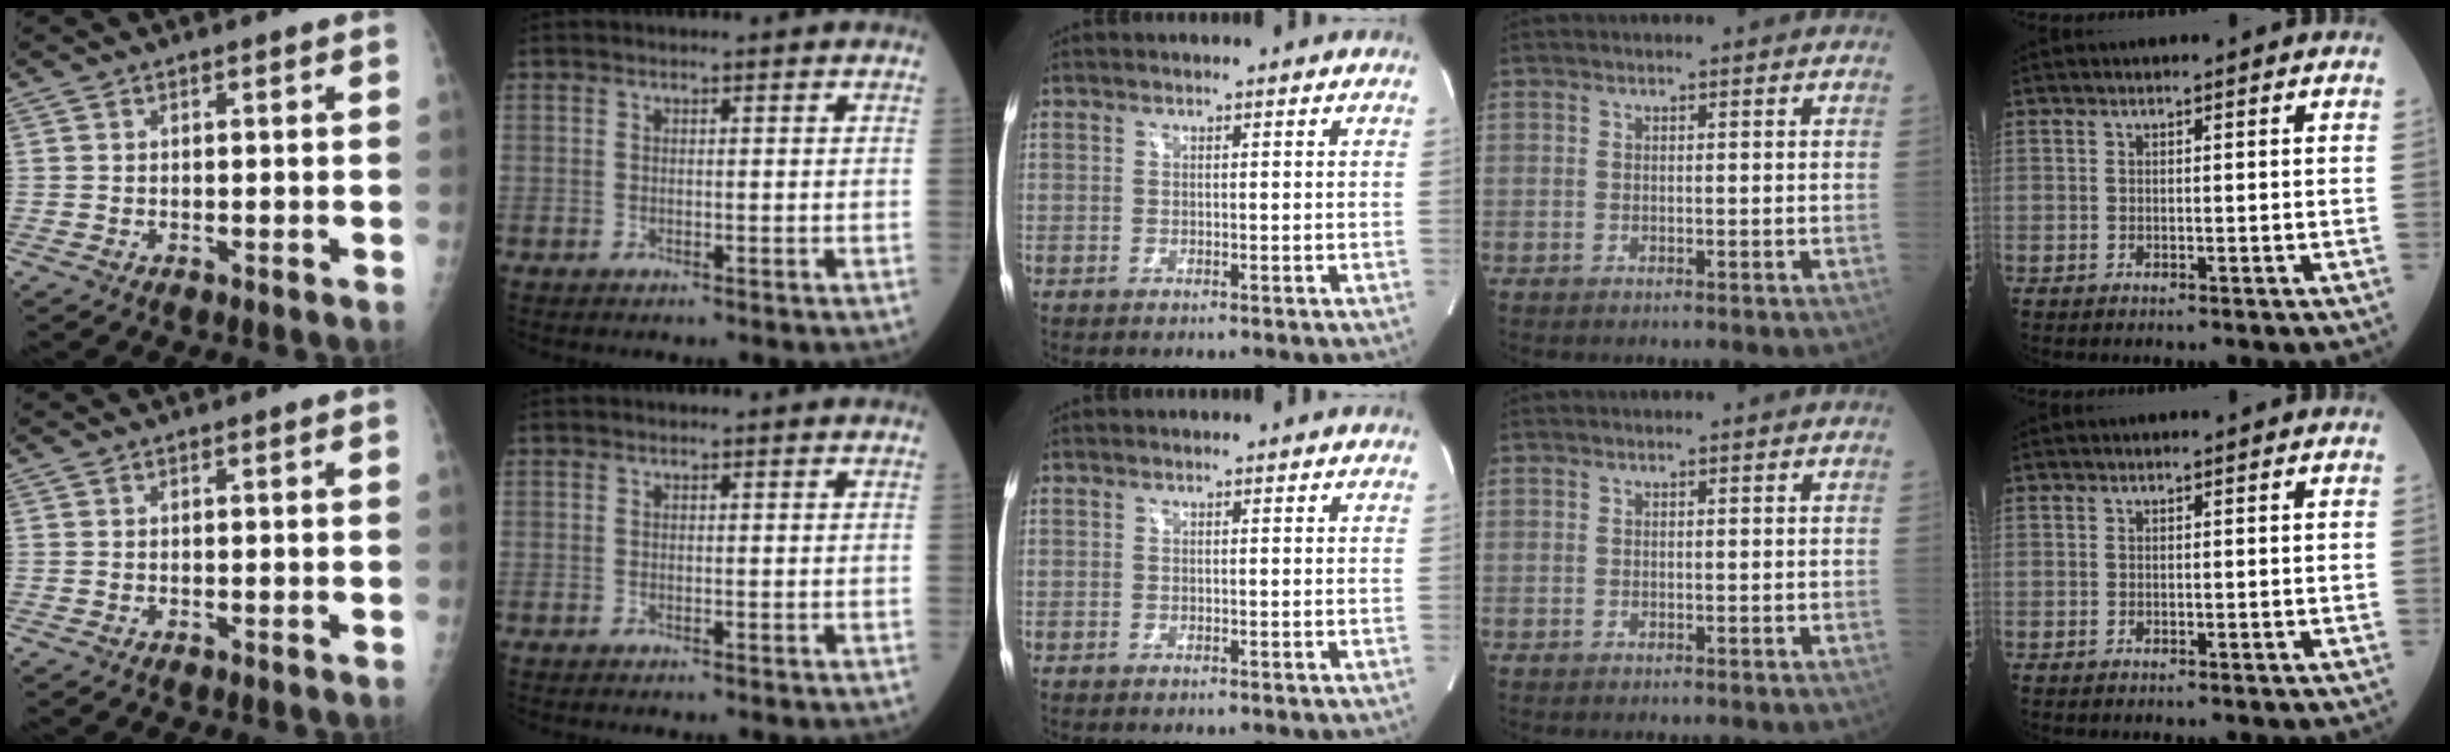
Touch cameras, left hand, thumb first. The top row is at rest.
{}